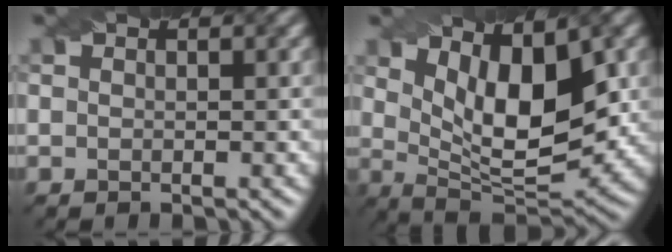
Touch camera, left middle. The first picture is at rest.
{"total": 9.0, "force": [2.4, 3.9, 7.8], "torque": [-0.124, -0.007, 0.038]}